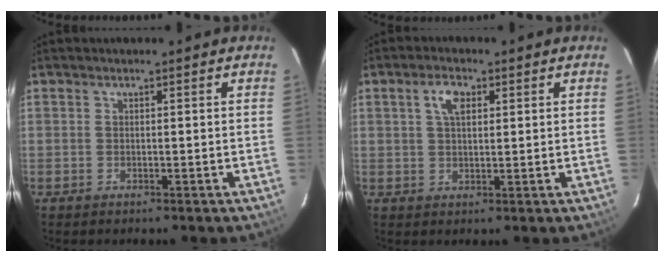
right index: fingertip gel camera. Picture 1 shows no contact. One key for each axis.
{"total": 4.1, "fx": 1.5, "fy": 2.1, "fz": 3.1, "tx": -0.057, "ty": 0.010, "tz": 0.028}